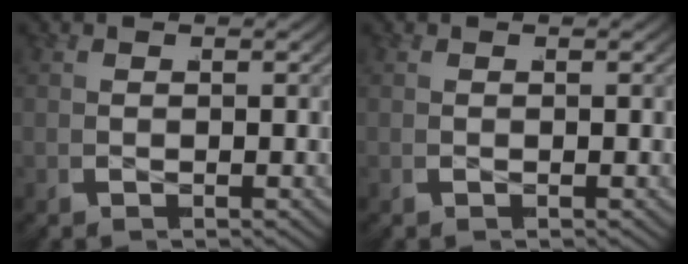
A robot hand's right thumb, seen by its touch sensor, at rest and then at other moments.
{"total": 0.0}